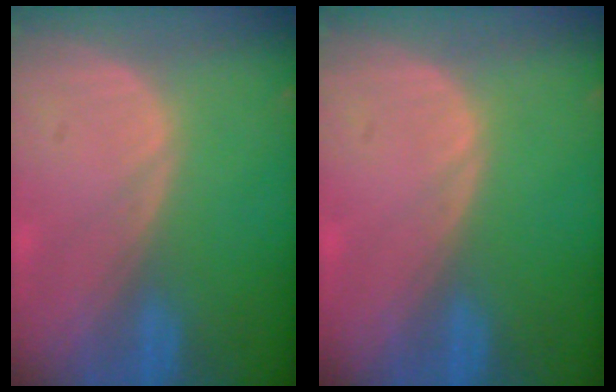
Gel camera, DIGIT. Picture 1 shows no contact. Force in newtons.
{"total": 0.0}